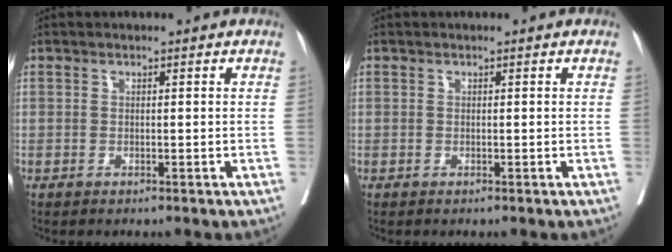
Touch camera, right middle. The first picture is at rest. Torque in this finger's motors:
{"motor_torque": [0.00, 0.00, 0.00, 0.00]}